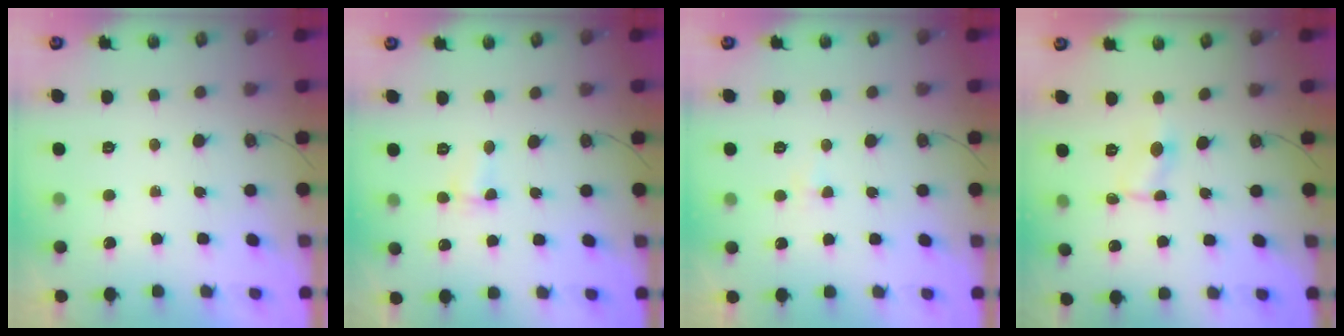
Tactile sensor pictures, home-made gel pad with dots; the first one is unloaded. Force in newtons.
{"total": 2.4, "press": 2.4, "slide": 0.6}
{"total": 2.3, "press": 2.3, "slide": 0.4}
{"total": 1.0, "press": 0.9, "slide": 0.1}